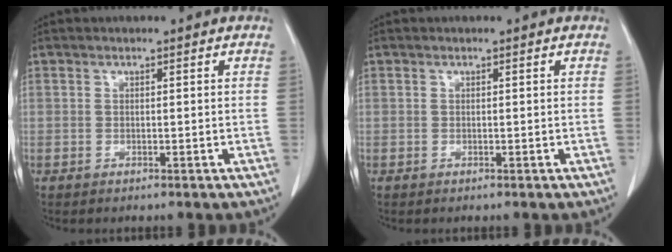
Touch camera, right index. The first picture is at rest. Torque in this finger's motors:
{"motor_torque": [0.00, 0.00, 0.02, 0.00]}